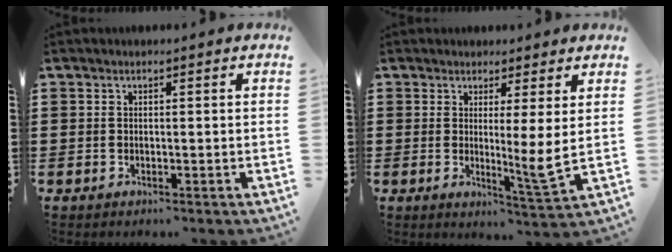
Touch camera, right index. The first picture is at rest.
{"total": 5.5, "force": [1.7, -0.6, 5.3], "torque": [-0.088, -0.029, 0.026]}